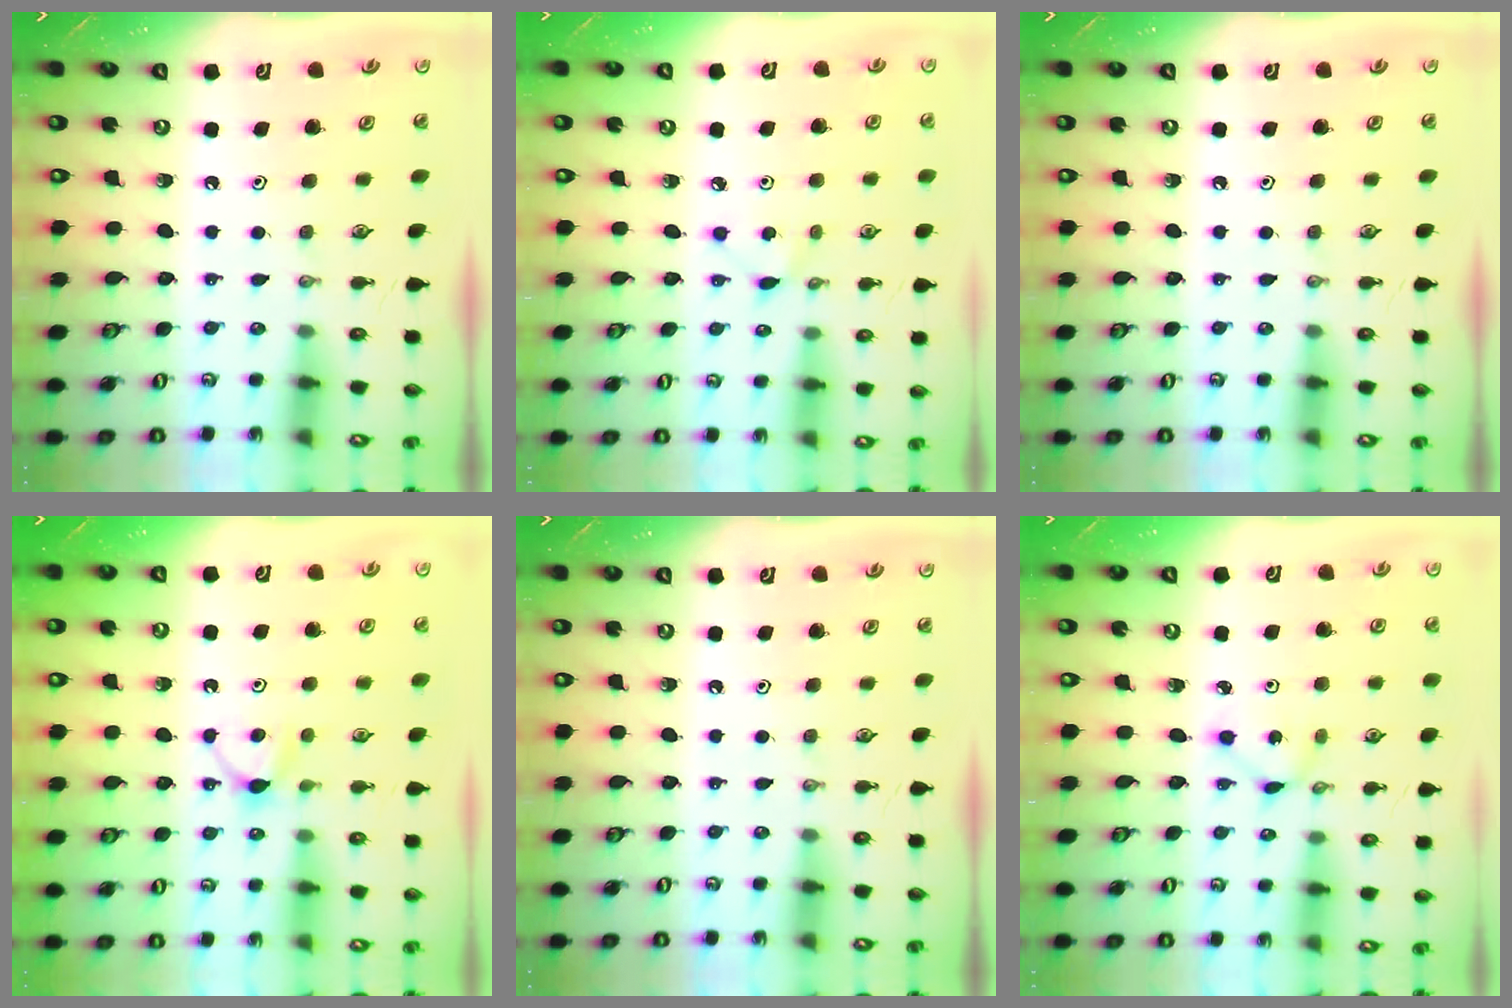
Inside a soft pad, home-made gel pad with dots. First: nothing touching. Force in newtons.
{"total": 4.1, "press": 4.1, "slide": 0.4}
{"total": 0.0}
{"total": 4.1, "press": 4.0, "slide": 0.6}
{"total": 0.0}
{"total": 1.6, "press": 1.6, "slide": 0.2}